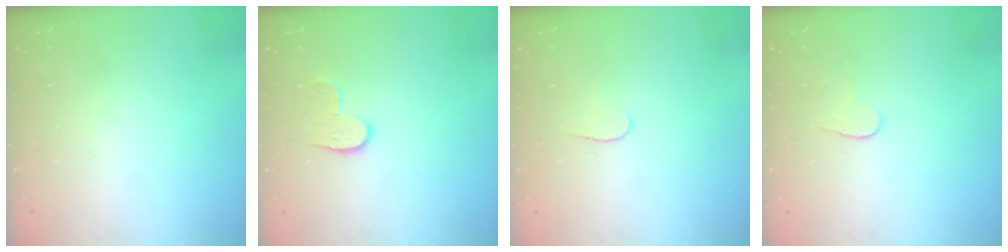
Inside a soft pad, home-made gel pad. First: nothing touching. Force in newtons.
{"total": 8.2, "press": 8.2, "slide": 0.3}
{"total": 4.0, "press": 4.0, "slide": 0.4}
{"total": 3.7, "press": 3.7, "slide": 0.3}